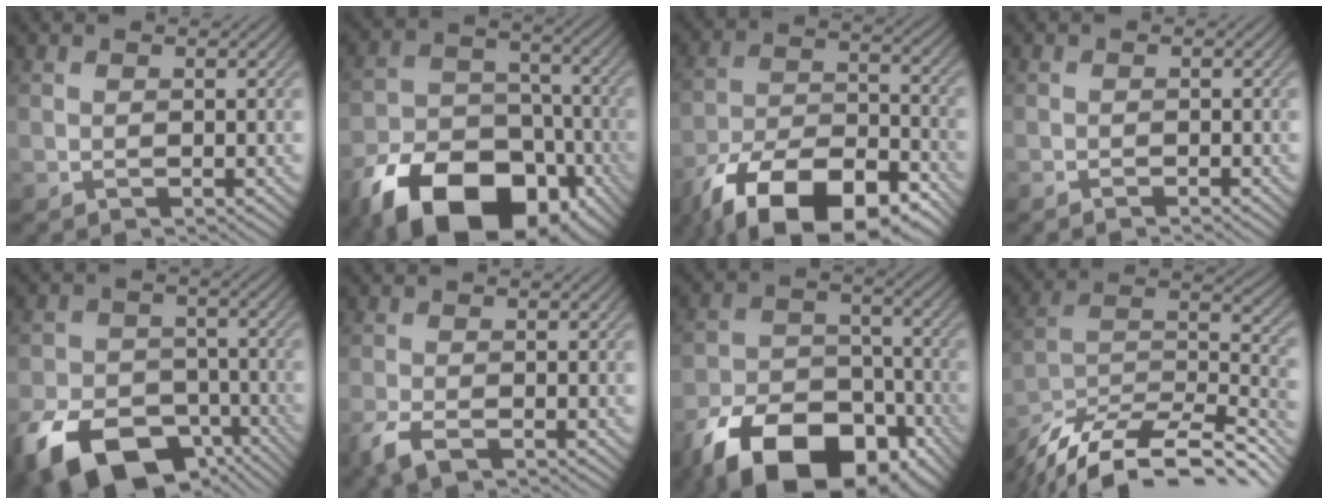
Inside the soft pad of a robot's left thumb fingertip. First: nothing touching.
{"total": 16.9, "force": [-9.9, 10.3, 9.1], "torque": [-0.181, -0.043, -0.173]}
{"total": 16.1, "force": [-11.1, 6.9, 9.4], "torque": [-0.192, -0.025, -0.189]}
{"total": 0.7, "force": [-0.6, 0.0, 0.4], "torque": [-0.005, 0.000, -0.012]}
{"total": 14.4, "force": [-8.3, 8.7, 7.8], "torque": [-0.170, -0.039, -0.140]}
{"total": 3.4, "force": [-2.1, 1.3, 2.3], "torque": [-0.053, -0.009, -0.042]}
{"total": 15.9, "force": [-10.1, 8.8, 8.6], "torque": [-0.175, -0.032, -0.178]}
{"total": 14.3, "force": [-11.3, 4.6, 7.4], "torque": [-0.170, -0.001, -0.183]}